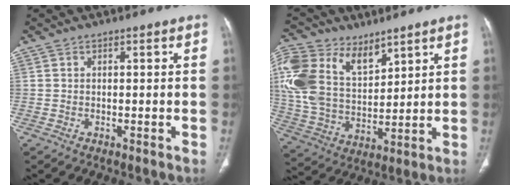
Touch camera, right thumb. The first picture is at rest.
{"total": 20.5, "force": [10.3, 12.7, 12.3], "torque": [-0.265, -0.019, 0.207]}